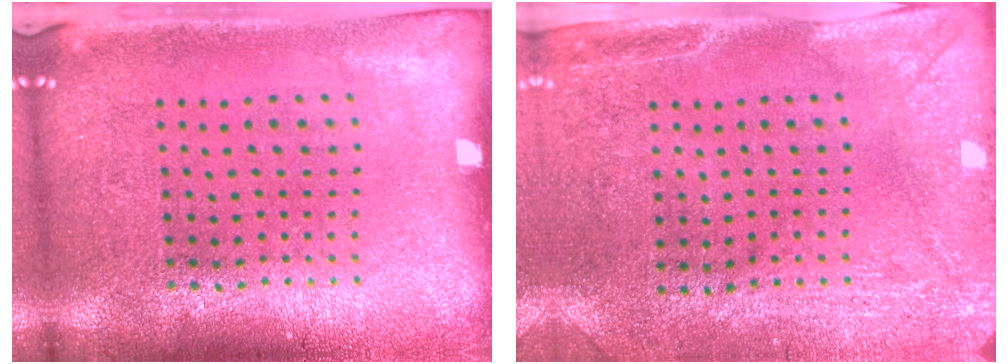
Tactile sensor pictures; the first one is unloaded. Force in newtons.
{"total": 2.9, "press": 2.3, "slide": 1.8}